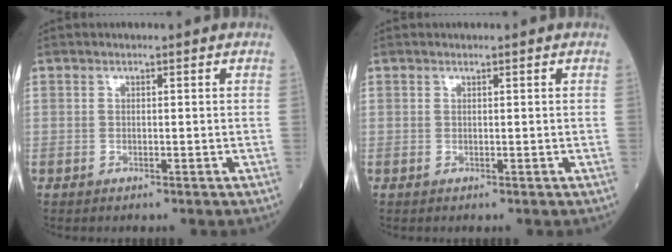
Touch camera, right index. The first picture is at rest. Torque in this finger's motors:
{"motor_torque": [-0.03, 0.07, -0.03, 0.01]}